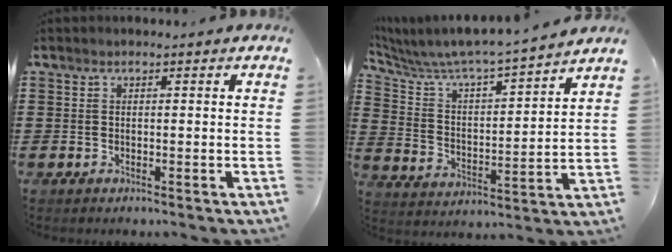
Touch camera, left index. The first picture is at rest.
{"total": 4.7, "force": [4.5, -0.1, 1.4], "torque": [-0.053, -0.043, 0.065]}